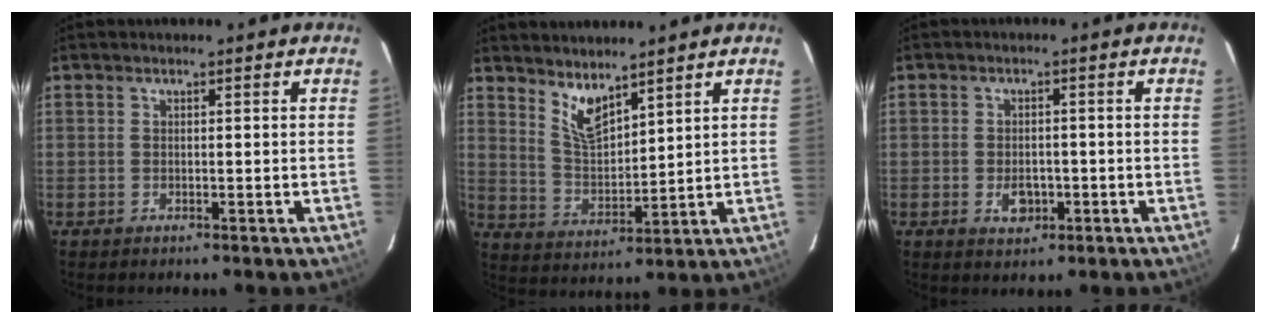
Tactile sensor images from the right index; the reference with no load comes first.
{"total": 6.7, "force": [5.1, 2.1, 3.8], "torque": [-0.070, -0.008, 0.106]}
{"total": 3.9, "force": [-1.4, 2.7, 2.5], "torque": [-0.046, -0.001, -0.017]}